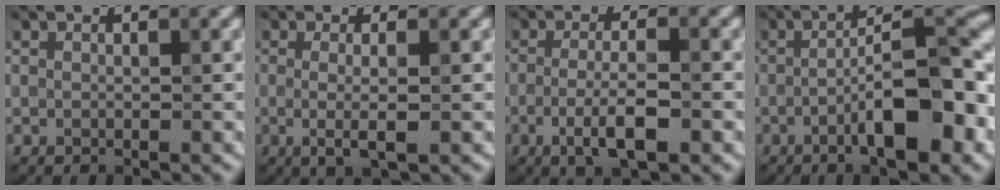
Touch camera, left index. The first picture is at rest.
{"total": 3.1, "force": [-0.3, 0.8, 3.0], "torque": [-0.051, -0.008, -0.006]}
{"total": 4.4, "force": [-1.7, 1.0, 3.9], "torque": [-0.072, 0.003, -0.035]}
{"total": 9.4, "force": [-3.2, 2.2, 8.5], "torque": [-0.121, 0.020, -0.057]}